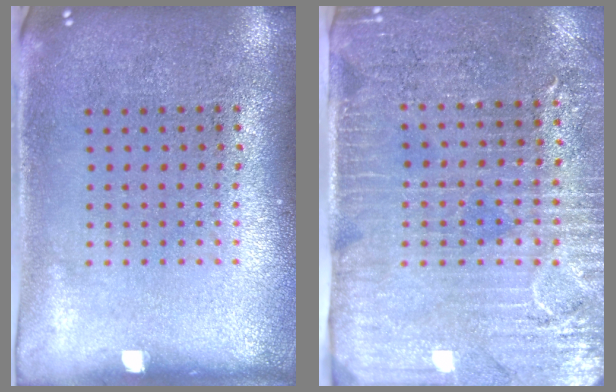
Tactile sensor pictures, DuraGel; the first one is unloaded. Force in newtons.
{"total": 3.3, "press": 3.0, "slide": 1.5}